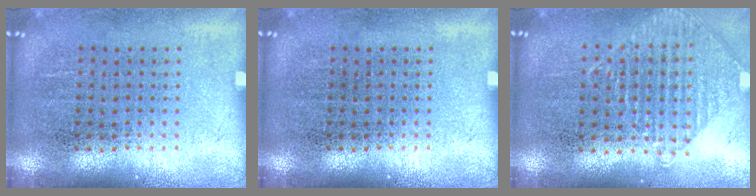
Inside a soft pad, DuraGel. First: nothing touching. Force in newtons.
{"total": 0.0}
{"total": 0.9, "press": 0.9, "slide": 0.0}